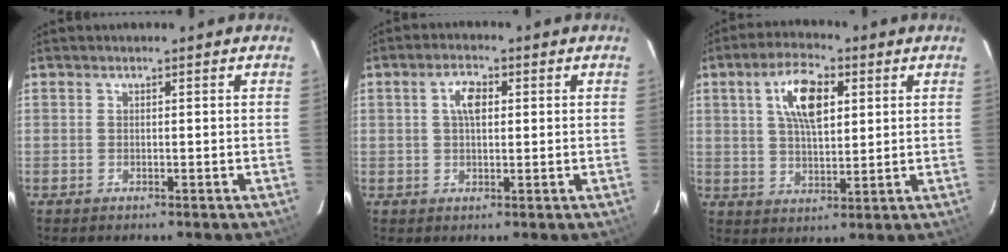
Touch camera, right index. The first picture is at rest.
{"total": 4.0, "force": [0.9, 2.1, 3.3], "torque": [-0.061, 0.012, 0.019]}
{"total": 9.7, "force": [3.3, 4.2, 8.1], "torque": [-0.151, 0.016, 0.061]}